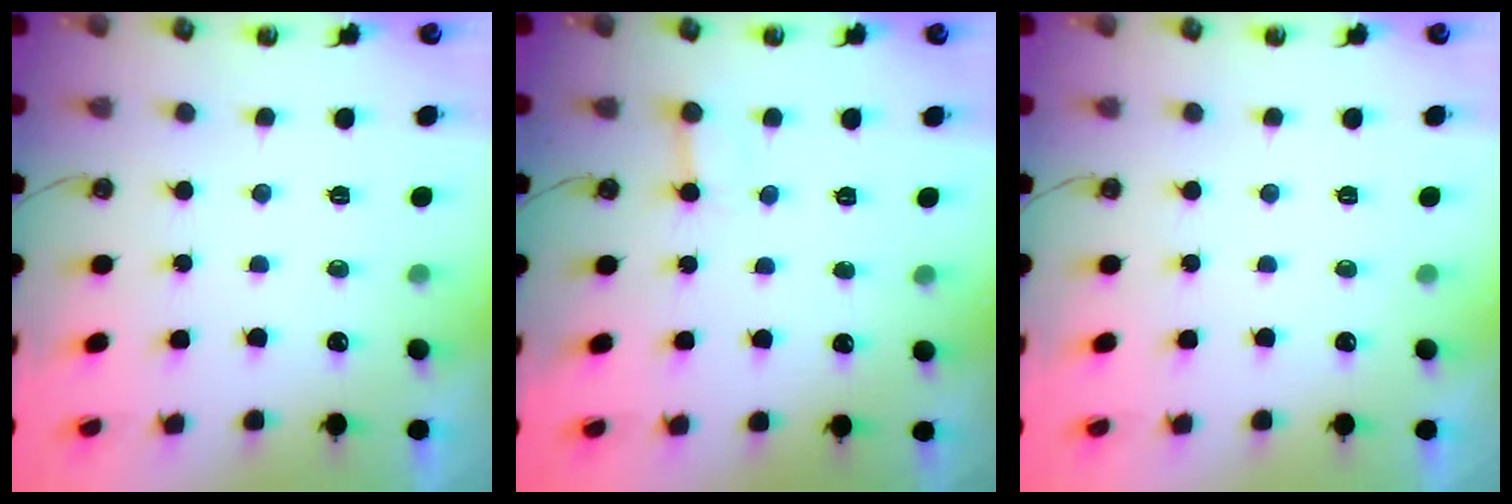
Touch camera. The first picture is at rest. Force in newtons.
{"total": 2.2, "press": 2.2, "slide": 0.5}
{"total": 0.0}